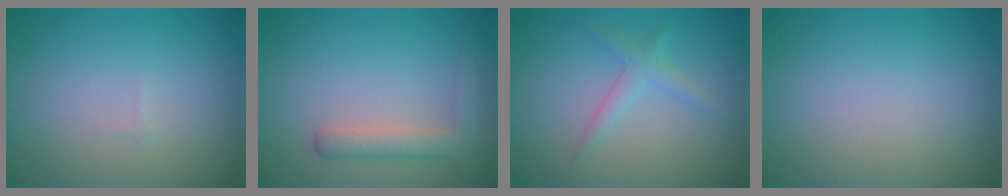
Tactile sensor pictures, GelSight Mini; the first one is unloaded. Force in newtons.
{"total": 2.8, "press": 2.8, "slide": 0.2}
{"total": 1.7, "press": 1.7, "slide": 0.1}
{"total": 0.0}